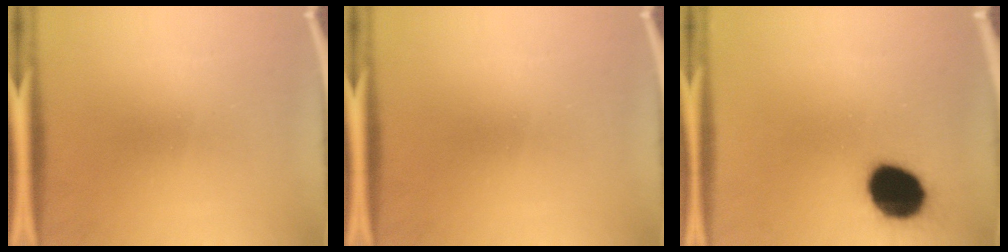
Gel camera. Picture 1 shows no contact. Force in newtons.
{"total": 0.0}
{"total": 15.7}